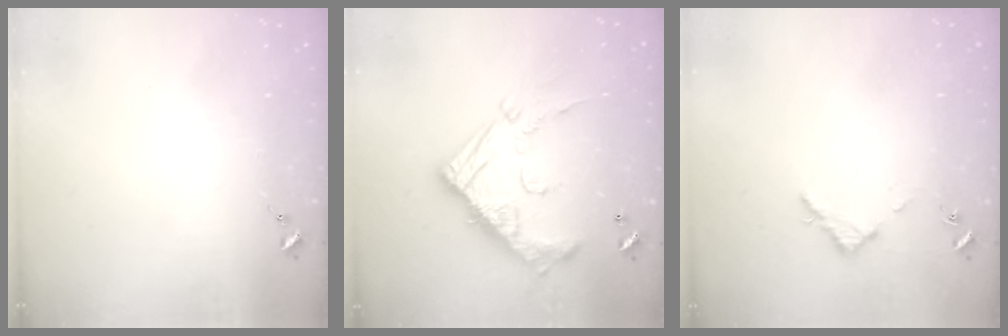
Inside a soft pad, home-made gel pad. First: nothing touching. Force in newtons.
{"total": 20.8, "press": 20.8, "slide": 0.6}
{"total": 2.8, "press": 2.8, "slide": 0.3}